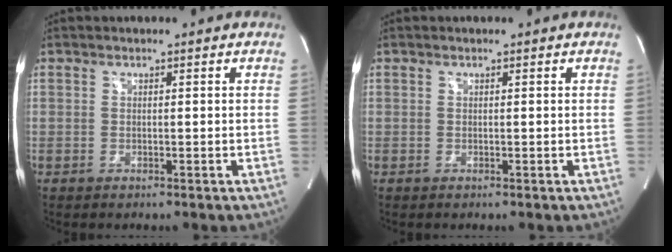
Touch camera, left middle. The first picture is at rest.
{"total": 0.0}